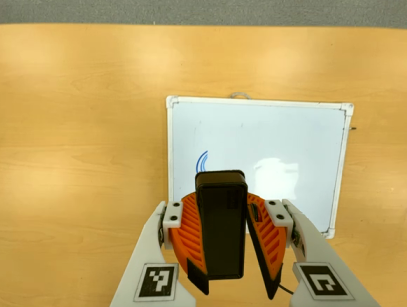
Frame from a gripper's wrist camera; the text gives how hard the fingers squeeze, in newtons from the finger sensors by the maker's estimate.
{"total": 10.0, "left": 9.8, "right": 10.2}